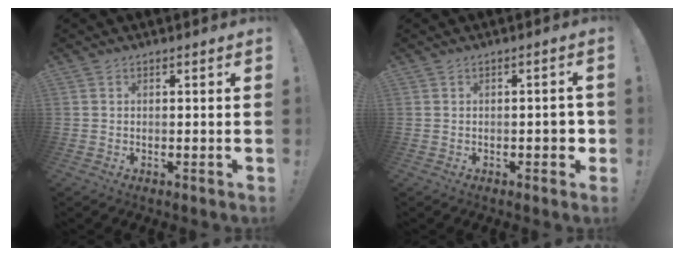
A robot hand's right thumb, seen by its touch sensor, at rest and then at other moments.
{"total": 3.8, "force": [-1.0, 2.1, 3.0], "torque": [-0.038, 0.010, -0.017]}